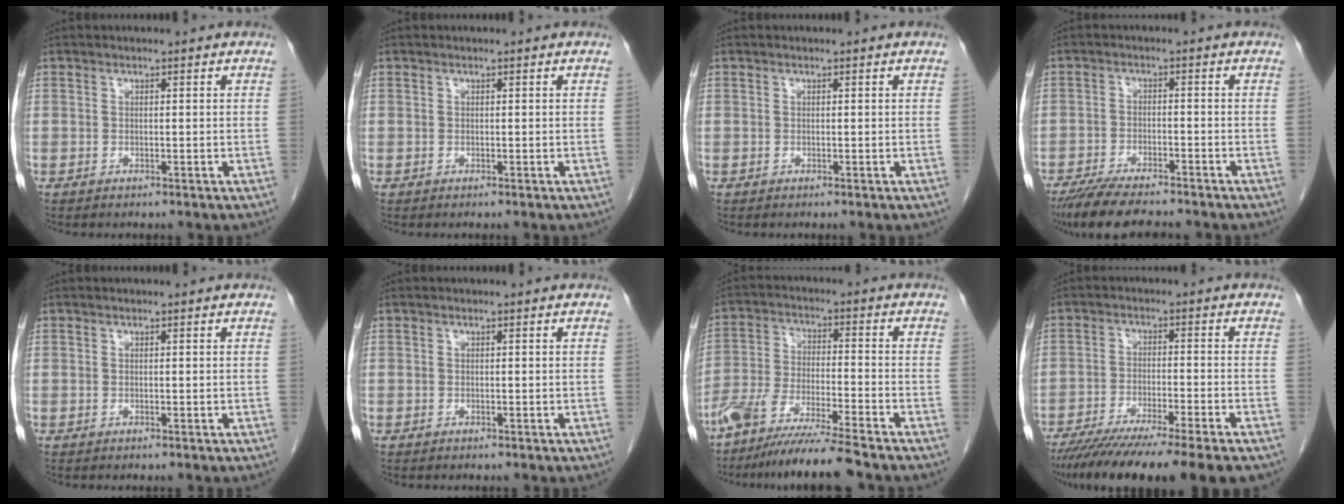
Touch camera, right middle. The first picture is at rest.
{"total": 0.0}
{"total": 0.0}
{"total": 9.3, "force": [-8.0, 1.4, 4.6], "torque": [-0.076, -0.024, -0.131]}
{"total": 0.0}
{"total": 0.0}
{"total": 10.5, "force": [-8.7, -0.4, 5.8], "torque": [-0.102, -0.028, -0.159]}
{"total": 16.2, "force": [-12.9, 0.4, 9.8], "torque": [-0.135, -0.043, -0.202]}